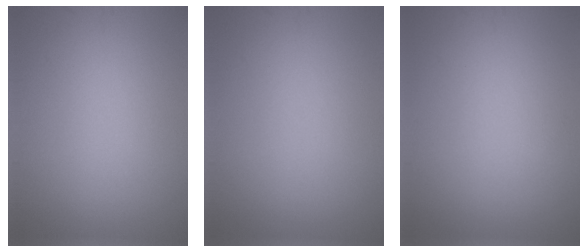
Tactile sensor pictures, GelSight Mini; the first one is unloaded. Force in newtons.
{"total": 0.0}
{"total": 0.0}